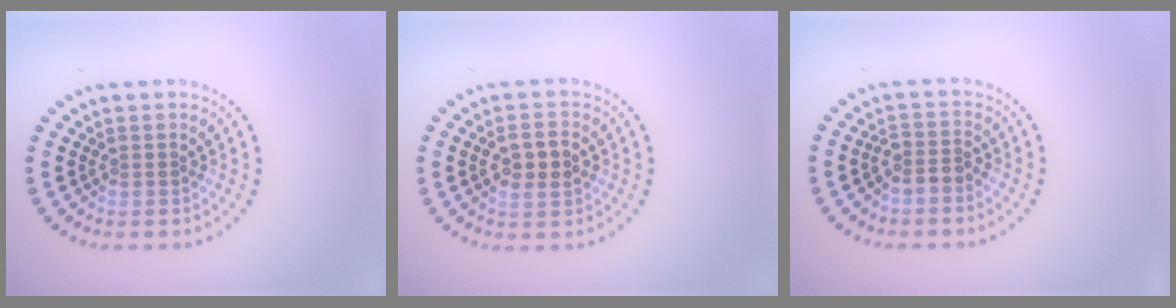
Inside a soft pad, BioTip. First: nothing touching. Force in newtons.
{"total": 3.0, "press": 3.0, "slide": 0.2}
{"total": 1.8, "press": 1.4, "slide": 1.1}